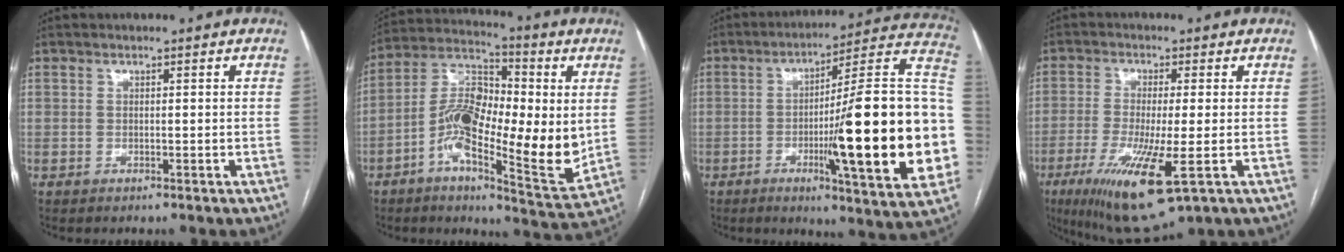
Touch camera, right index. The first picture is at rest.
{"total": 17.8, "force": [-1.1, 6.1, 16.7], "torque": [-0.301, 0.012, -0.026]}
{"total": 27.4, "force": [-4.2, 2.0, 27.0], "torque": [-0.303, 0.007, -0.066]}
{"total": 12.9, "force": [-5.0, 1.7, 11.7], "torque": [-0.223, -0.043, -0.079]}